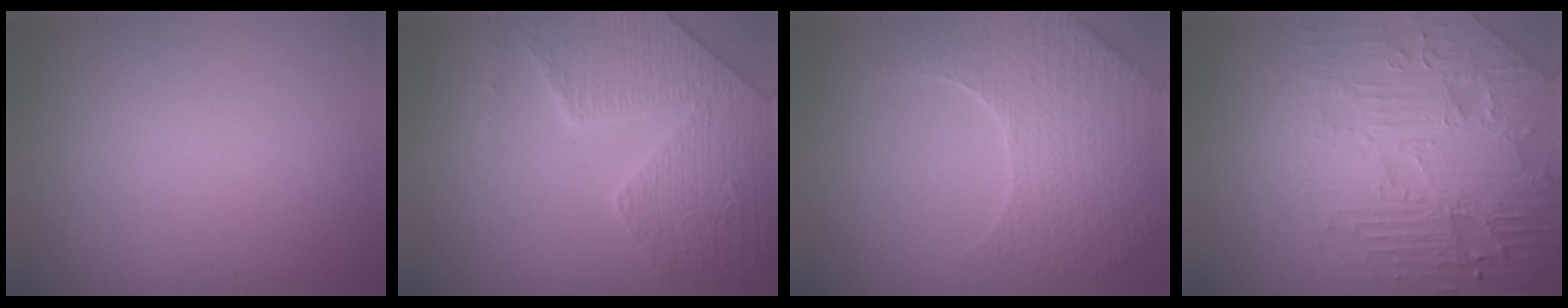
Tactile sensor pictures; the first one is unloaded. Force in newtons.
{"total": 6.6, "press": 5.7, "slide": 3.4}
{"total": 5.1, "press": 4.6, "slide": 2.1}
{"total": 7.0, "press": 5.7, "slide": 4.1}